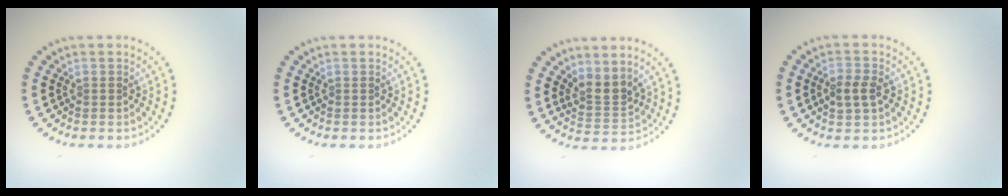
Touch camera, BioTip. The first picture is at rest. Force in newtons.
{"total": 0.0}
{"total": 2.6, "press": 1.9, "slide": 1.7}
{"total": 2.4, "press": 2.4, "slide": 0.2}